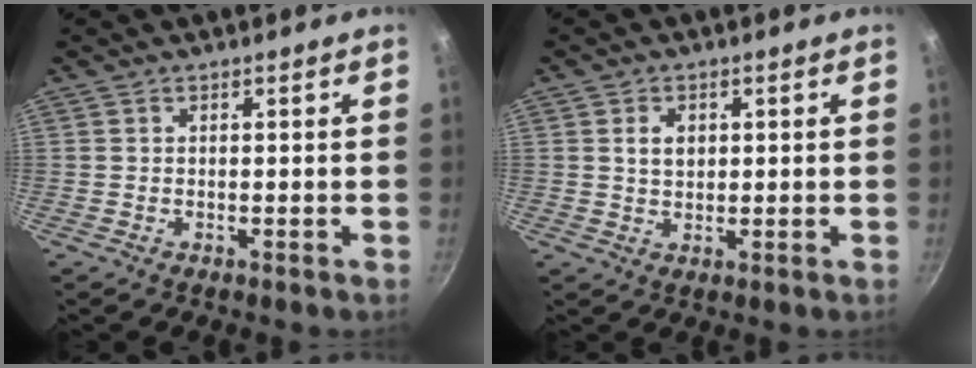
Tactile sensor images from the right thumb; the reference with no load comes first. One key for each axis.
{"total": 3.6, "fx": 0.9, "fy": 2.6, "fz": 2.3, "tx": -0.028, "ty": 0.000, "tz": 0.016}